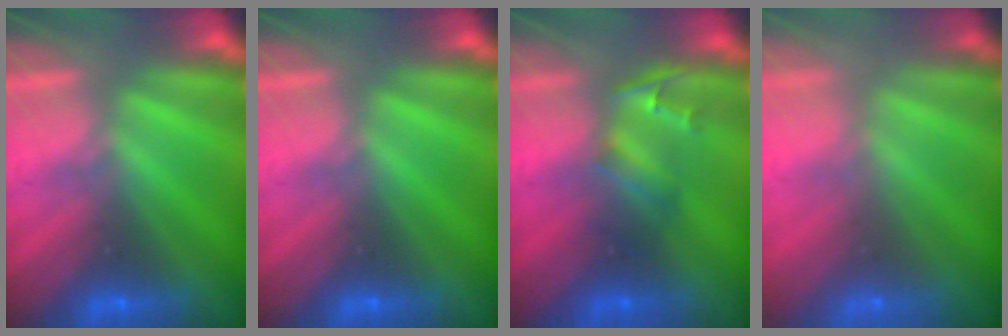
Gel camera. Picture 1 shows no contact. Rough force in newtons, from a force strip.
{"total": 0.0}
{"total": 2.4}
{"total": 9.0}